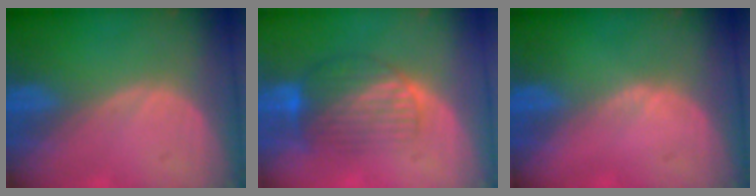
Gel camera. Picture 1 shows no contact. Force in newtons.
{"total": 7.9, "press": 7.1, "slide": 3.5}
{"total": 0.7, "press": 0.4, "slide": 0.5}